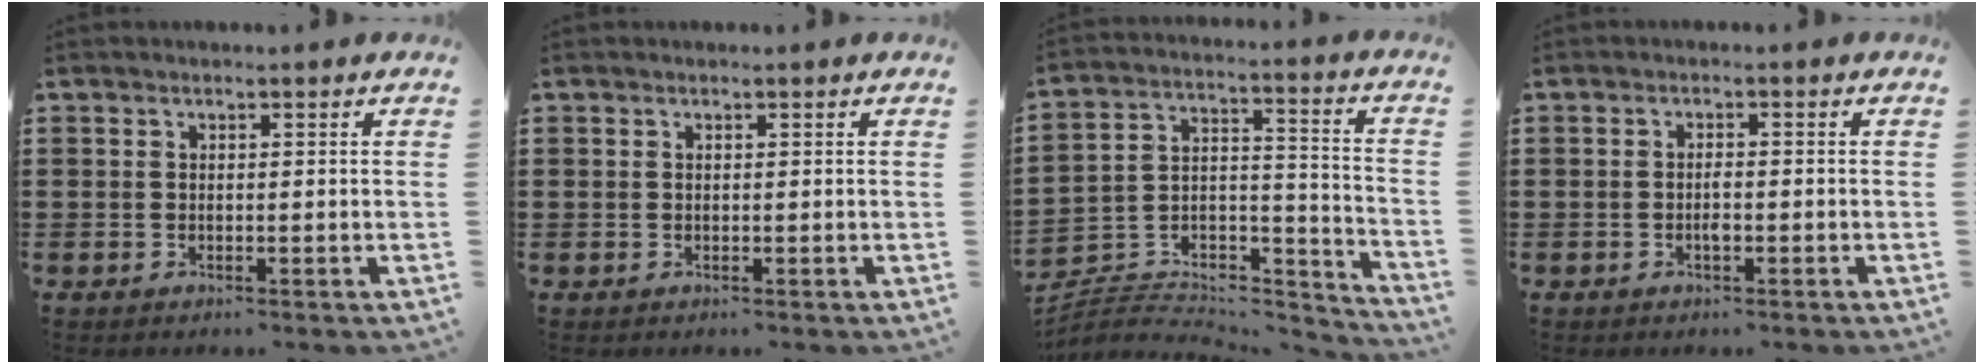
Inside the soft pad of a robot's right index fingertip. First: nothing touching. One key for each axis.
{"total": 0.0}
{"total": 4.0, "fx": -3.2, "fy": 2.1, "fz": 1.0, "tx": -0.024, "ty": -0.006, "tz": -0.066}
{"total": 1.6, "fx": -0.5, "fy": 0.5, "fz": 1.5, "tx": -0.029, "ty": 0.001, "tz": -0.010}